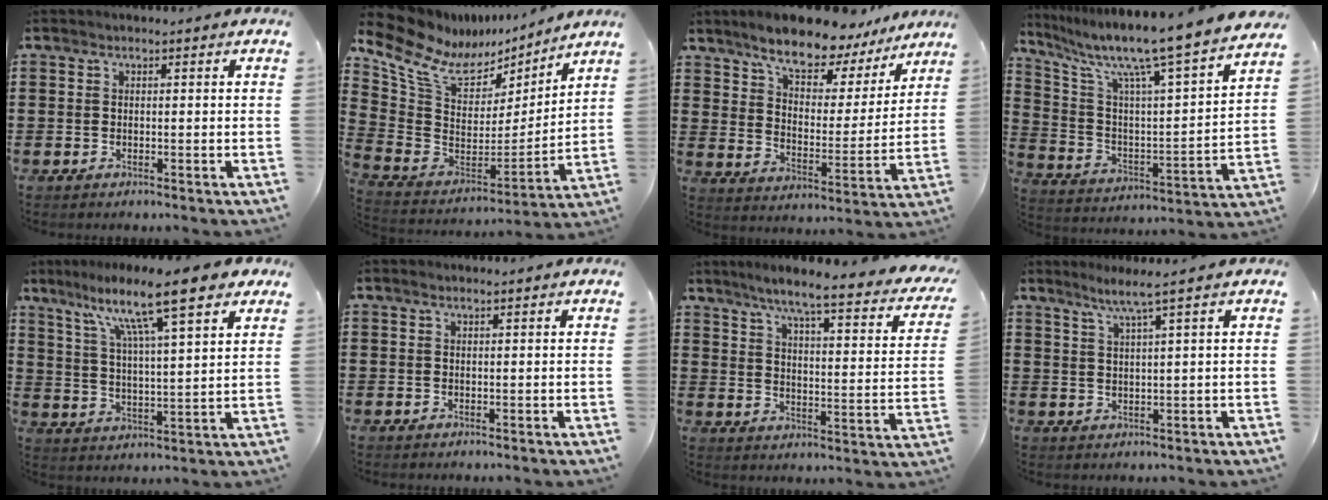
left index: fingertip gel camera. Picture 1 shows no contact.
{"total": 11.3, "force": [7.7, 6.1, 5.7], "torque": [-0.159, -0.038, 0.137]}
{"total": 10.2, "force": [9.0, 2.9, 3.7], "torque": [-0.090, -0.055, 0.156]}
{"total": 9.7, "force": [8.2, -0.4, 5.2], "torque": [-0.130, -0.074, 0.123]}
{"total": 12.9, "force": [9.2, 1.6, 8.8], "torque": [-0.173, -0.041, 0.147]}
{"total": 0.6, "force": [0.5, 0.0, 0.3], "torque": [-0.007, 0.001, 0.009]}
{"total": 5.9, "force": [4.8, -0.6, 3.4], "torque": [-0.080, -0.044, 0.068]}
{"total": 3.6, "force": [2.4, -0.8, 2.6], "torque": [-0.058, -0.002, 0.038]}